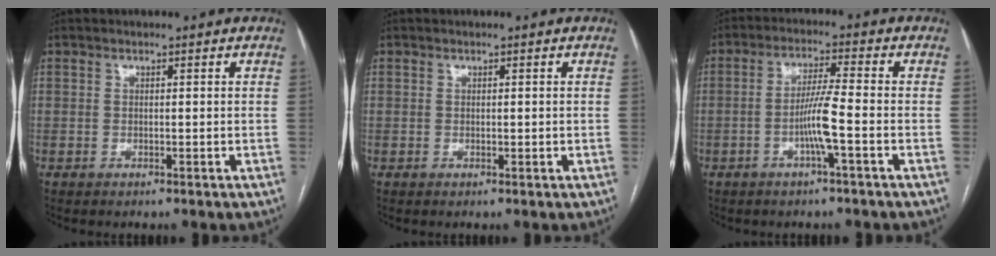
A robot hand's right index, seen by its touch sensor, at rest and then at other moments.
{"total": 0.6, "force": [0.1, 0.4, 0.4], "torque": [-0.007, -0.001, 0.001]}
{"total": 5.7, "force": [-1.9, -0.5, 5.4], "torque": [-0.110, 0.003, -0.037]}